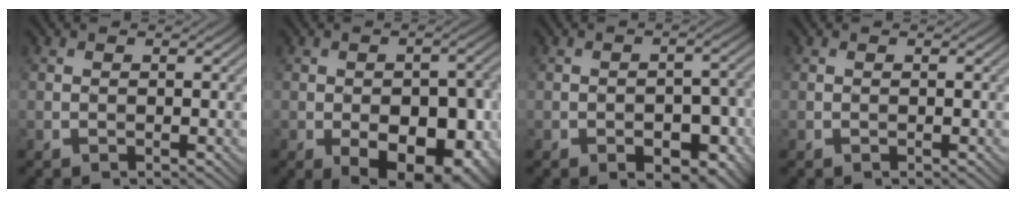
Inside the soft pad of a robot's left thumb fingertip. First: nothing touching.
{"total": 13.4, "force": [-5.6, 7.1, 9.9], "torque": [-0.111, -0.009, -0.067]}
{"total": 6.8, "force": [-3.4, 3.3, 4.9], "torque": [-0.069, 0.001, -0.041]}
{"total": 0.0}